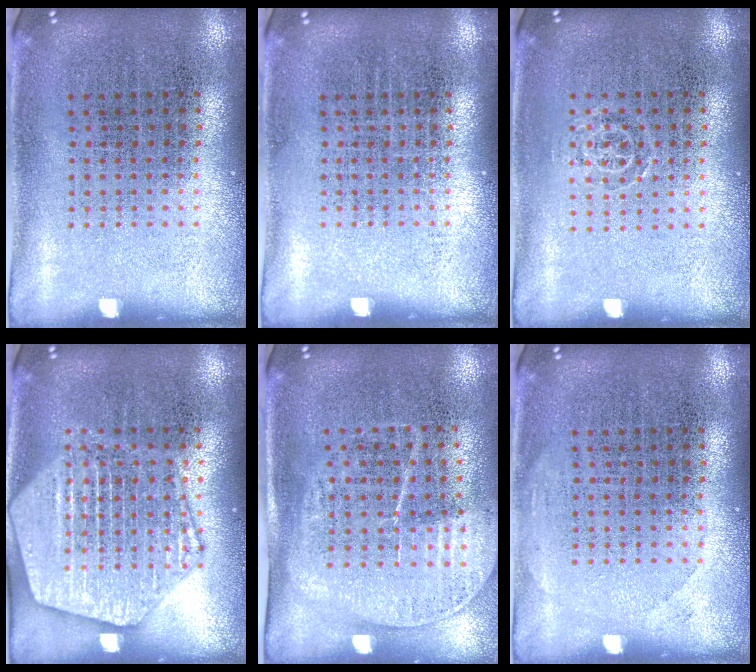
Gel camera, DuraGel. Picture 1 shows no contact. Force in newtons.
{"total": 0.0}
{"total": 0.7, "press": 0.5, "slide": 0.4}
{"total": 2.9, "press": 2.8, "slide": 0.4}
{"total": 1.7, "press": 1.4, "slide": 0.9}
{"total": 0.7, "press": 0.6, "slide": 0.1}